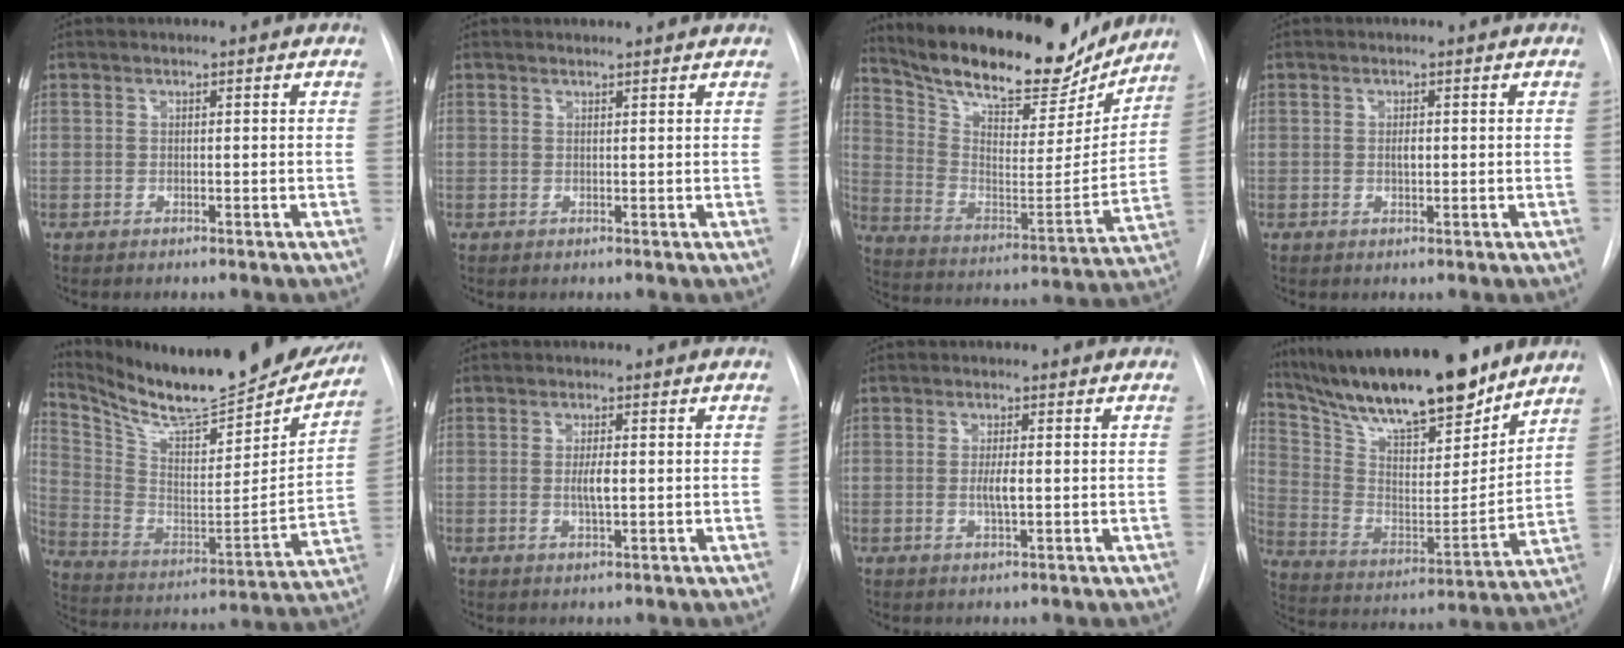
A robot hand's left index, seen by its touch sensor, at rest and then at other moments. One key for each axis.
{"total": 2.7, "fx": 2.6, "fy": 0.4, "fz": 0.6, "tx": -0.011, "ty": 0.009, "tz": 0.022}
{"total": 23.3, "fx": 20.0, "fy": 6.7, "fz": 10.0, "tx": -0.170, "ty": -0.020, "tz": 0.298}
{"total": 1.3, "fx": -0.6, "fy": 0.6, "fz": 0.9, "tx": -0.016, "ty": -0.006, "tz": -0.011}
{"total": 25.1, "fx": 22.4, "fy": 4.9, "fz": 10.2, "tx": -0.172, "ty": -0.072, "tz": 0.326}
{"total": 2.6, "fx": -0.8, "fy": 0.6, "fz": 2.5, "tx": -0.047, "ty": -0.008, "tz": -0.013}
{"total": 2.6, "fx": -0.9, "fy": 0.5, "fz": 2.4, "tx": -0.047, "ty": -0.008, "tz": -0.016}
{"total": 24.1, "fx": 19.9, "fy": 5.5, "fz": 12.5, "tx": -0.222, "ty": -0.013, "tz": 0.320}